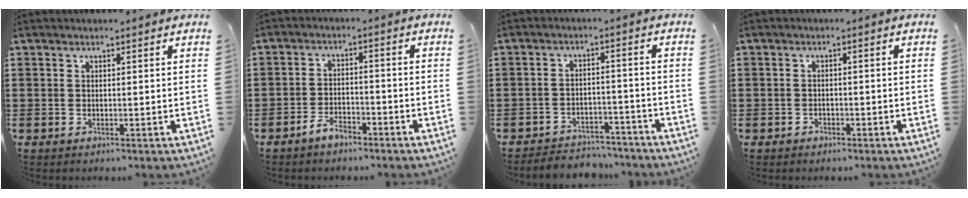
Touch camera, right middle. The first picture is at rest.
{"total": 3.8, "force": [-3.3, 1.4, 1.2], "torque": [-0.030, 0.007, -0.067]}
{"total": 4.4, "force": [-4.3, 0.8, -0.1], "torque": [-0.004, 0.006, -0.092]}
{"total": 1.3, "force": [-0.9, 0.9, -0.1], "torque": [-0.002, 0.003, -0.021]}